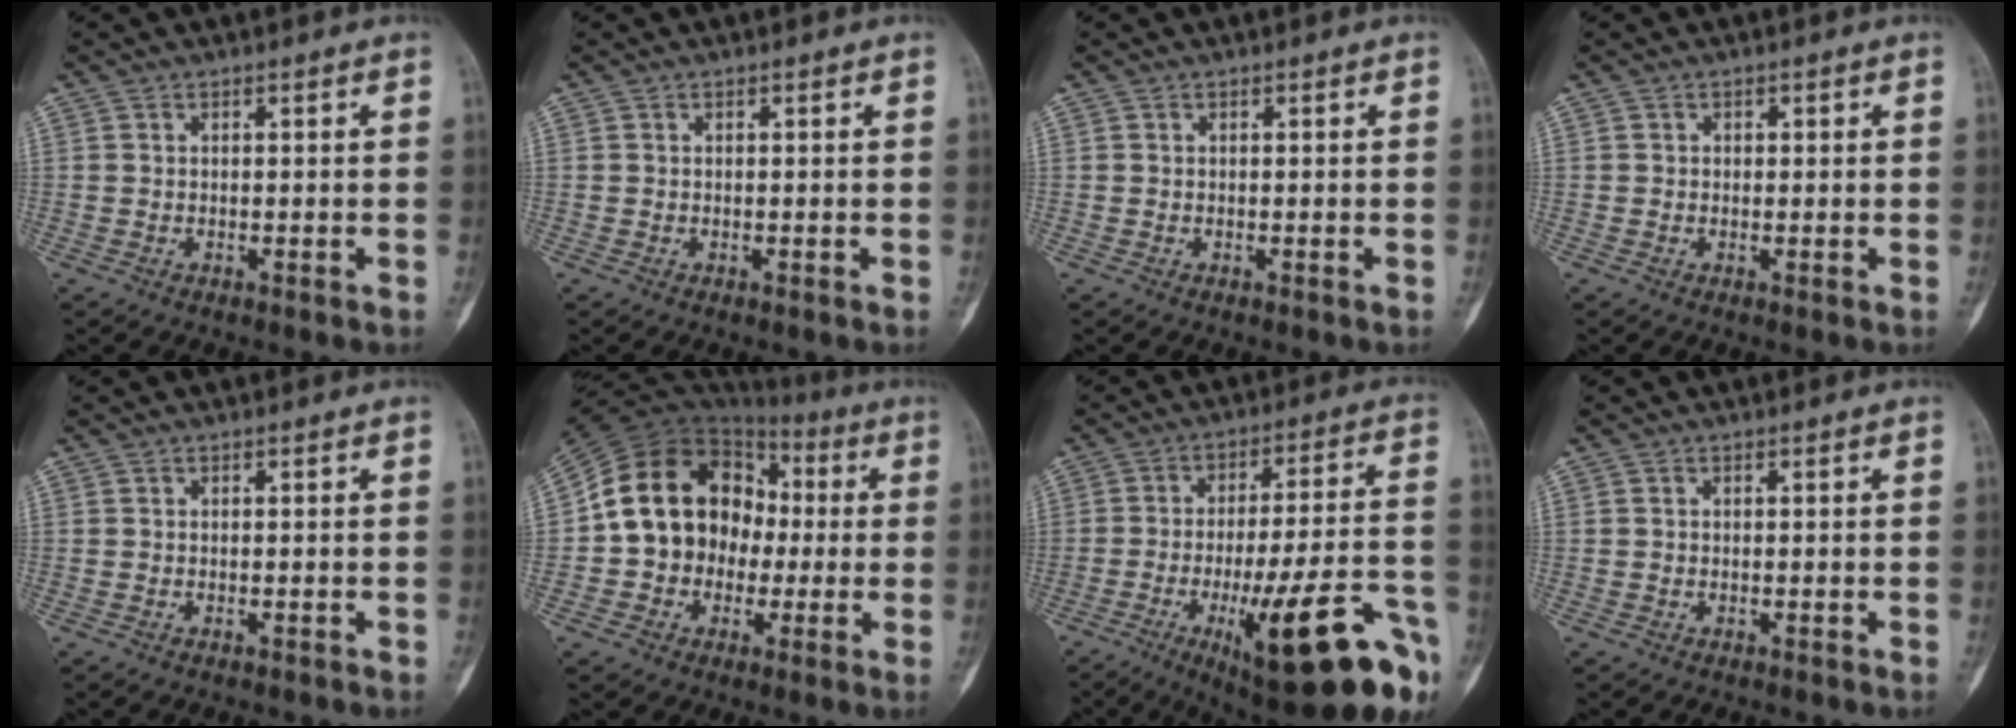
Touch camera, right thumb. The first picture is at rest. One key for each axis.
{"total": 0.0}
{"total": 0.0}
{"total": 0.7, "fx": 0.1, "fy": 0.6, "fz": 0.3, "tx": 0.006, "ty": 0.002, "tz": 0.000}
{"total": 0.0}
{"total": 16.3, "fx": -0.4, "fy": 13.4, "fz": 9.2, "tx": -0.126, "ty": 0.040, "tz": -0.008}
{"total": 24.3, "fx": -10.6, "fy": 6.2, "fz": 20.9, "tx": -0.255, "ty": 0.048, "tz": -0.141}
{"total": 0.0}